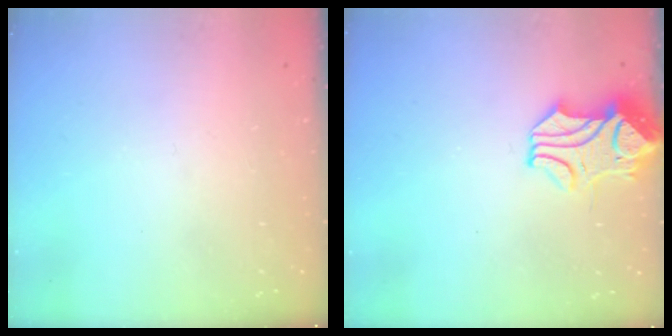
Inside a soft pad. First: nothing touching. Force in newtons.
{"total": 1.7, "press": 1.4, "slide": 1.0}